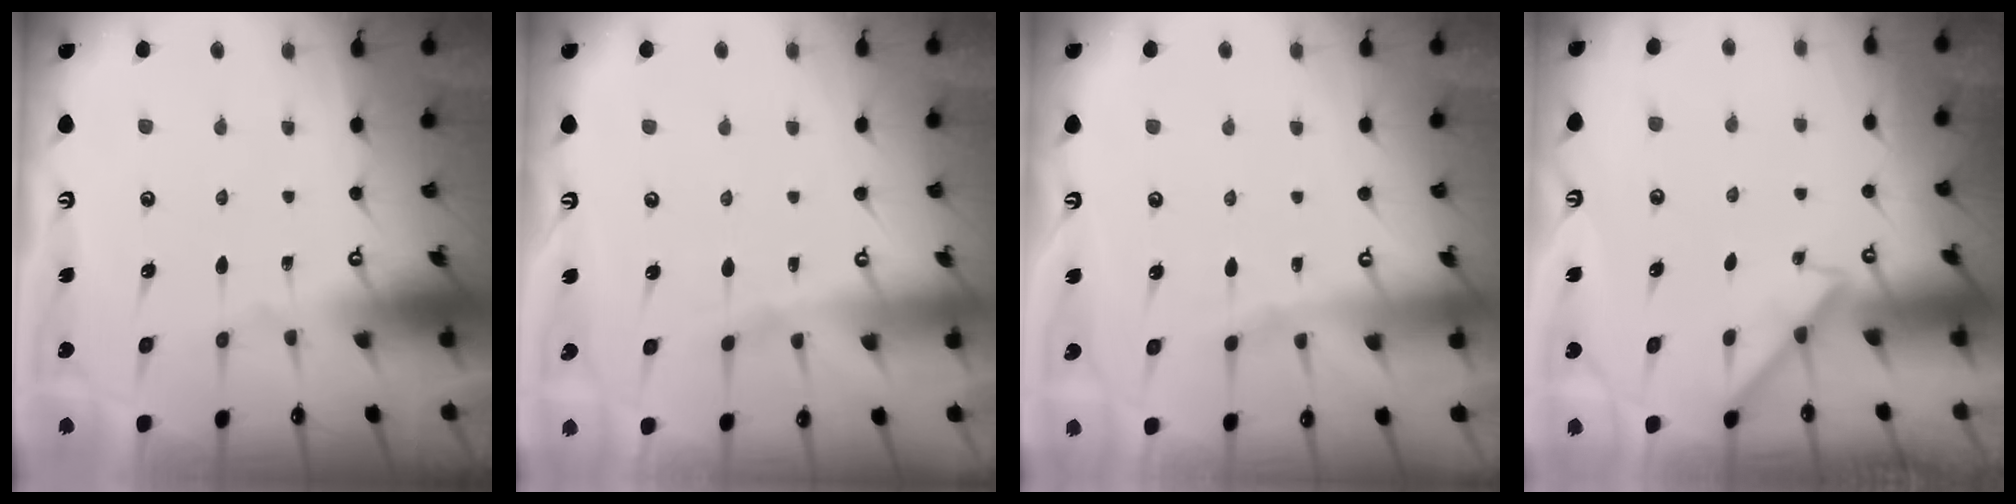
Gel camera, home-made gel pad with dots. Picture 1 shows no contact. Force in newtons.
{"total": 3.0, "press": 3.0, "slide": 0.5}
{"total": 4.0, "press": 3.9, "slide": 0.7}
{"total": 2.9, "press": 2.8, "slide": 0.4}